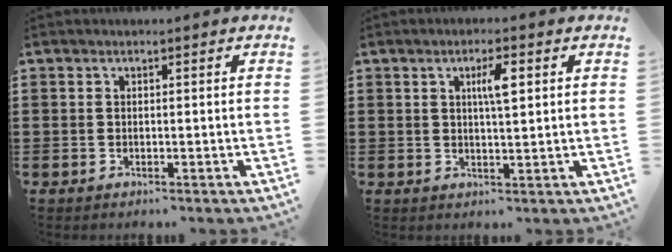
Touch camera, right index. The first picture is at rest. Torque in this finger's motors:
{"motor_torque": [0.44, -0.13, 0.13, 0.07]}